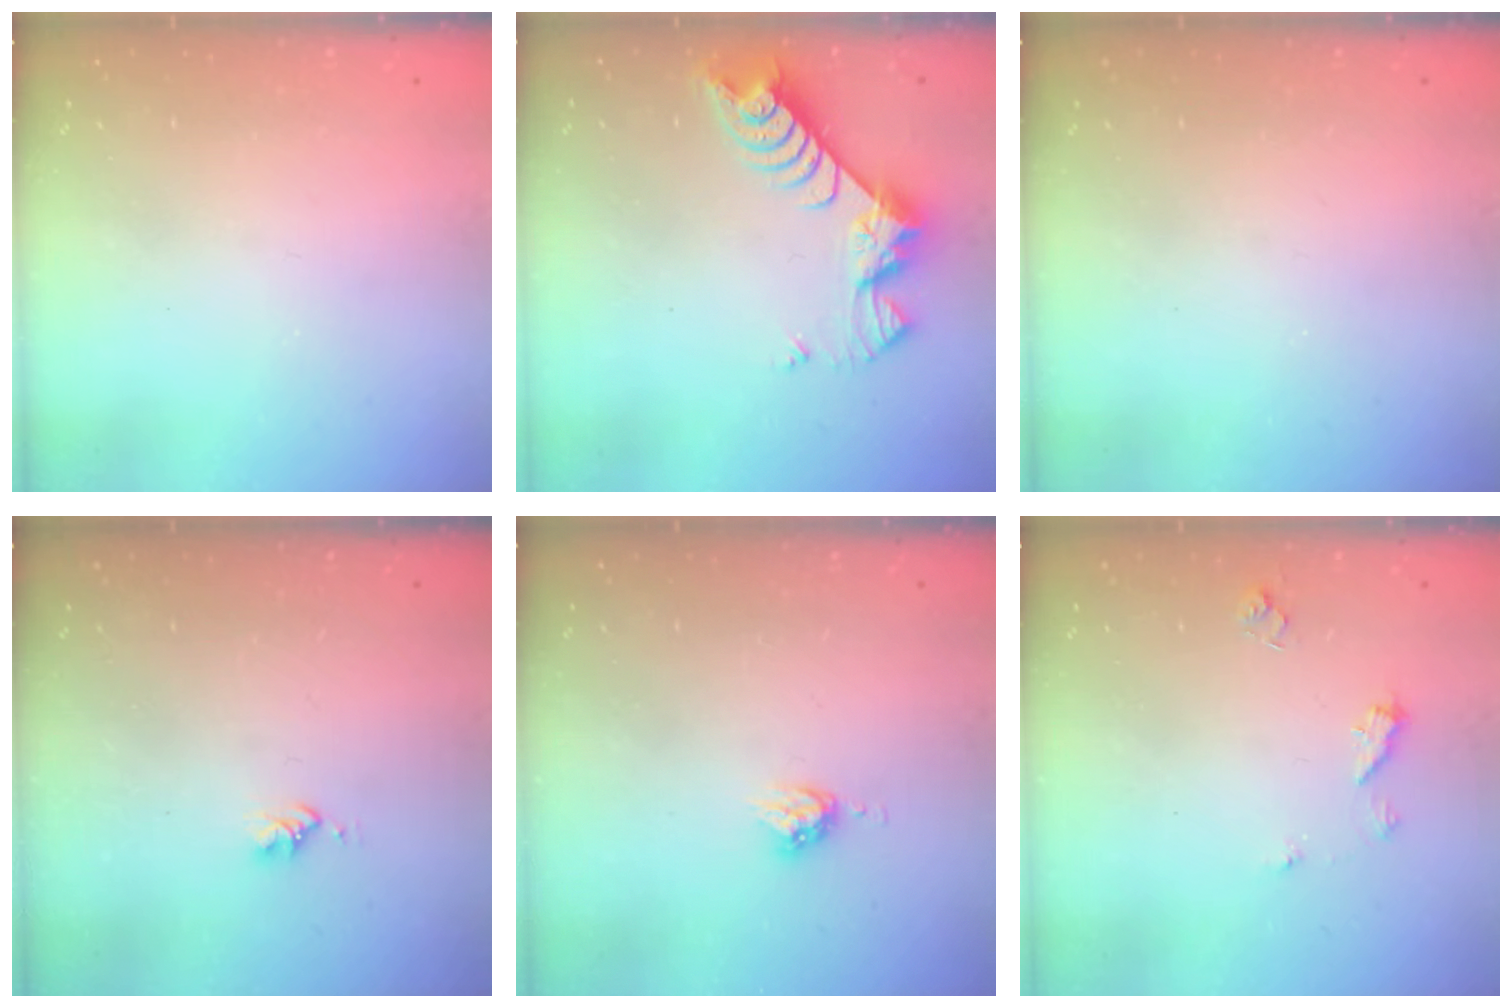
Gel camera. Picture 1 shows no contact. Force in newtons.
{"total": 7.6, "press": 7.5, "slide": 0.7}
{"total": 0.0}
{"total": 2.6, "press": 2.6, "slide": 0.4}
{"total": 4.8, "press": 4.7, "slide": 0.7}
{"total": 7.0, "press": 7.0, "slide": 0.7}